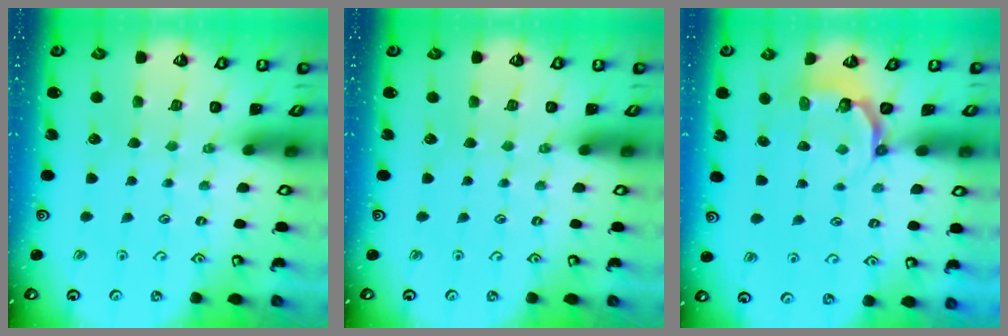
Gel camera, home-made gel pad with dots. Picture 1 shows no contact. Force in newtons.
{"total": 0.0}
{"total": 5.1, "press": 4.0, "slide": 3.1}